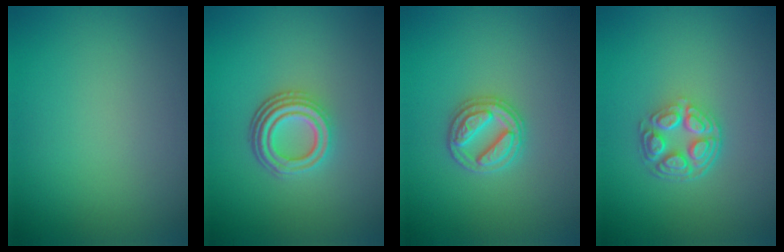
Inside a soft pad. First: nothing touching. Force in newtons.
{"total": 4.5, "press": 3.3, "slide": 3.1}
{"total": 3.0, "press": 2.9, "slide": 0.4}
{"total": 4.4, "press": 3.3, "slide": 2.9}